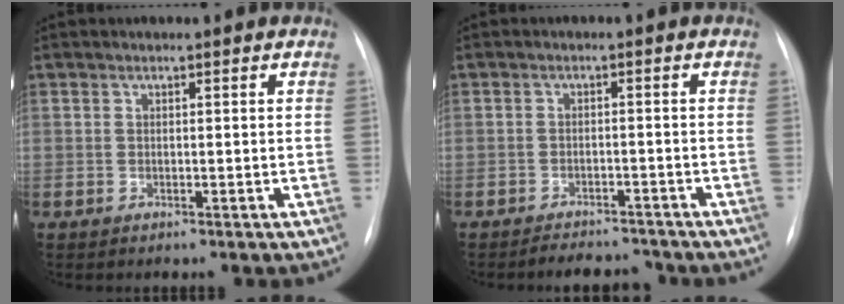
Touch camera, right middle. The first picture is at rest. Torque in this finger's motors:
{"motor_torque": [0.35, -0.40, -0.02, 0.01]}